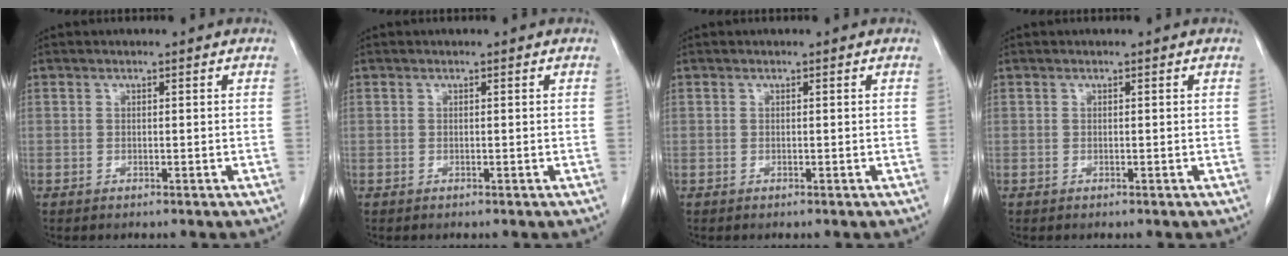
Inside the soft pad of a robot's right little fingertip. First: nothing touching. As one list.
[{"total": 0.0}, {"total": 0.0}, {"total": 0.0}]